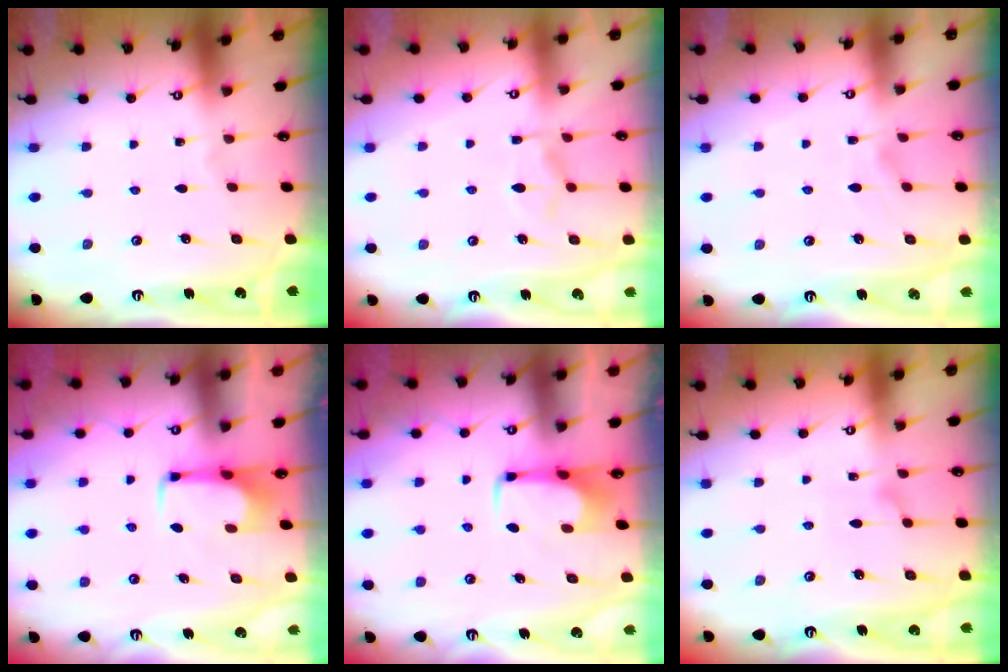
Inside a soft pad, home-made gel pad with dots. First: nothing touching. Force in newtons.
{"total": 7.4, "press": 7.3, "slide": 1.1}
{"total": 1.4, "press": 0.9, "slide": 1.0}
{"total": 1.7, "press": 1.7, "slide": 0.4}
{"total": 1.6, "press": 1.6, "slide": 0.5}
{"total": 3.1, "press": 3.1, "slide": 0.4}